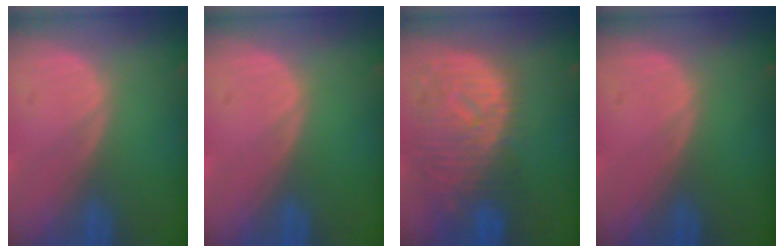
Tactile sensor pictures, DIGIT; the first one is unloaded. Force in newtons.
{"total": 0.0}
{"total": 10.9, "press": 9.7, "slide": 4.8}
{"total": 0.0}